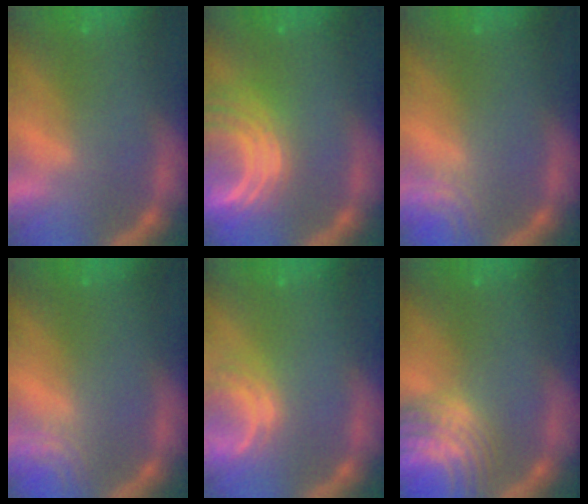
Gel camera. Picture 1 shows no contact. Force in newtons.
{"total": 9.0}
{"total": 2.0}
{"total": 2.0}
{"total": 3.0}
{"total": 10.1}